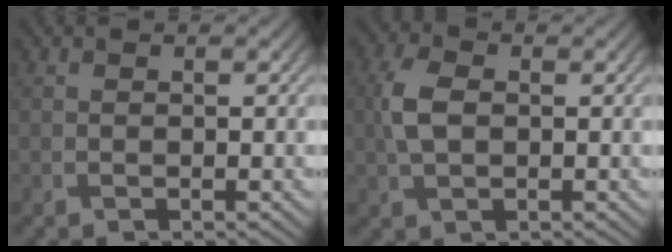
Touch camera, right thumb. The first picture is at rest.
{"total": 4.7, "force": [0.3, 3.1, 3.5], "torque": [-0.088, 0.004, 0.003]}